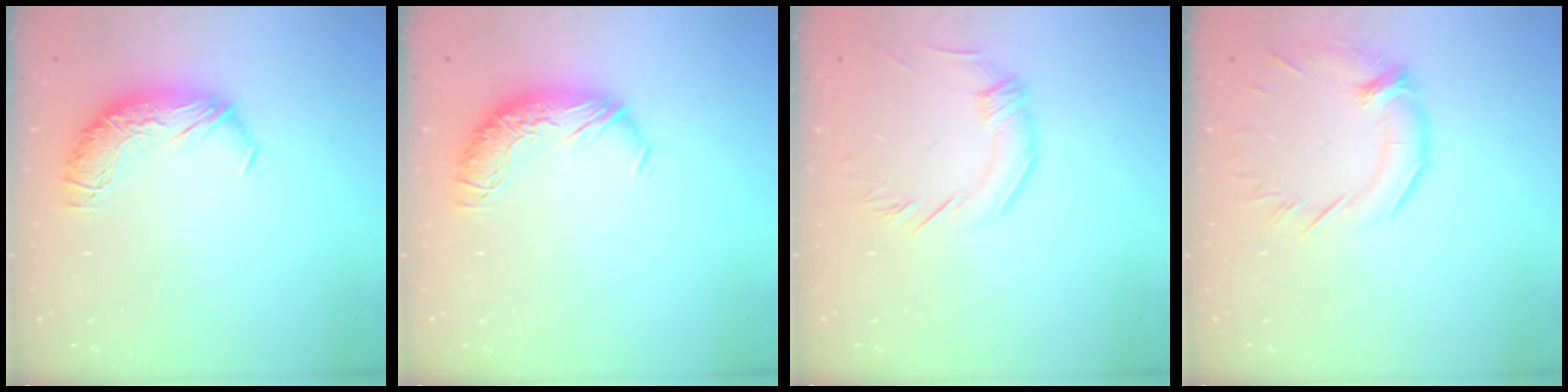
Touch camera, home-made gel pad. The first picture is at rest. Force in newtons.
{"total": 0.0}
{"total": 2.3, "press": 1.9, "slide": 1.4}
{"total": 1.5, "press": 0.3, "slide": 1.5}